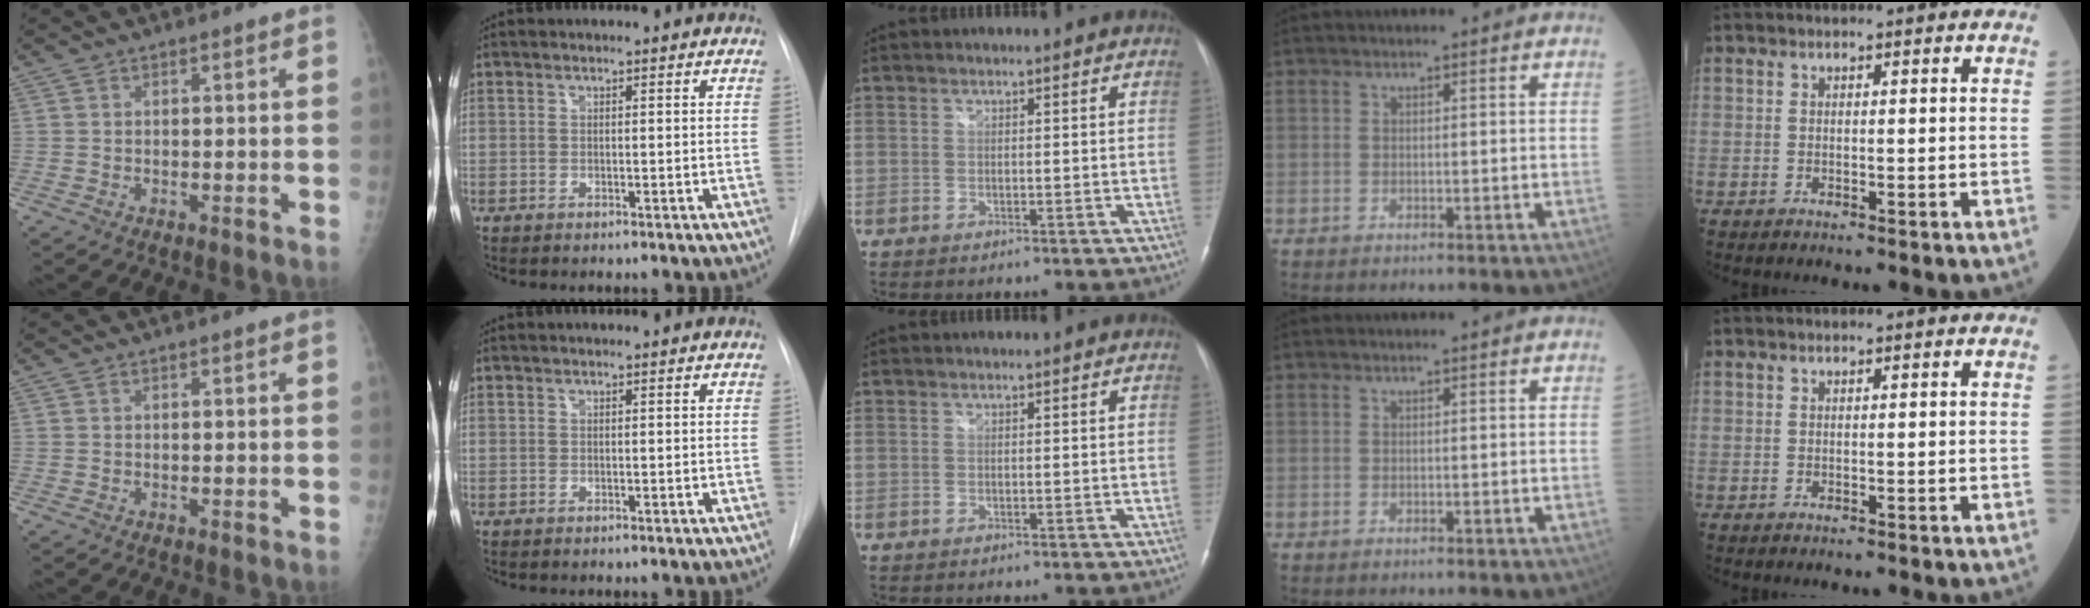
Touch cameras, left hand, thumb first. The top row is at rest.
{}